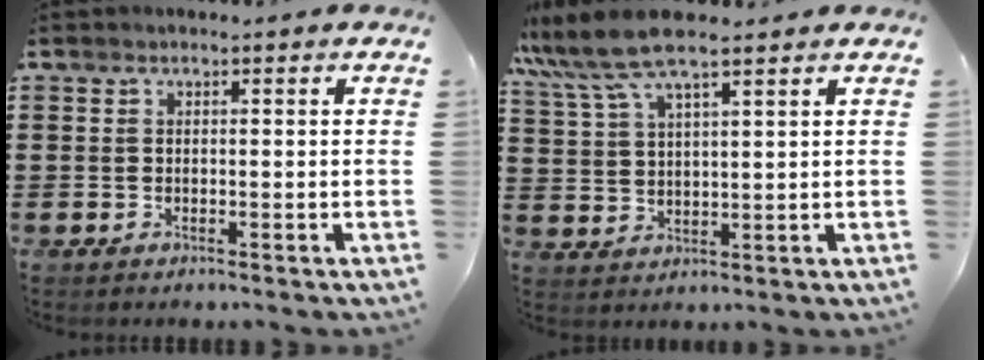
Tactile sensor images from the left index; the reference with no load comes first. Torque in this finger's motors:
{"motor_torque": [1.94, -0.20, 1.05, 0.21]}